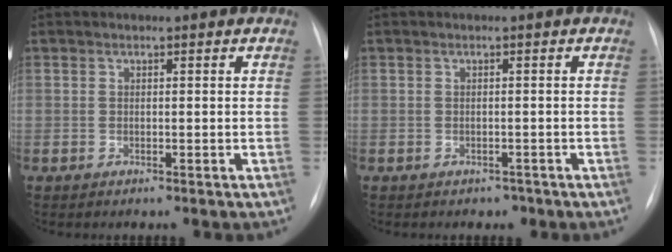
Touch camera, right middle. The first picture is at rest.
{"total": 1.3, "force": [-0.9, 0.9, 0.0], "torque": [0.000, 0.003, -0.012]}